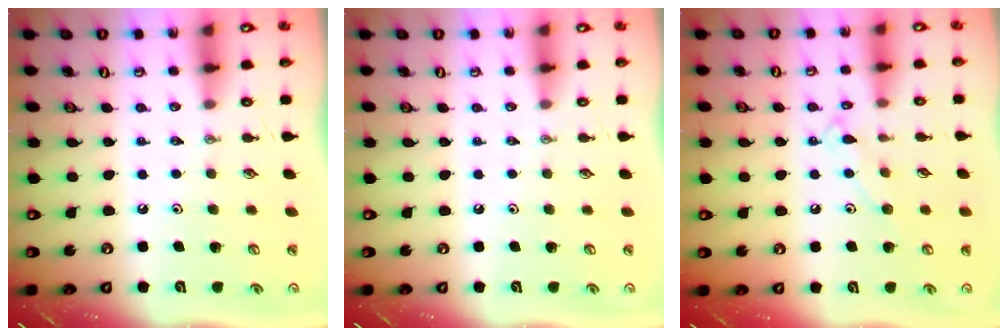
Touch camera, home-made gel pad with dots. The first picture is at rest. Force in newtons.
{"total": 0.0}
{"total": 8.8, "press": 8.7, "slide": 0.8}